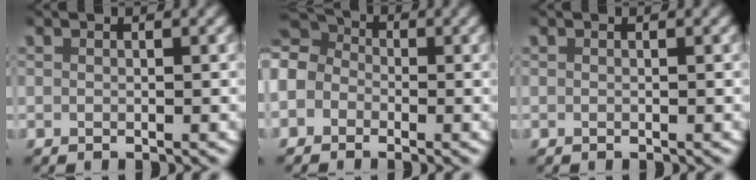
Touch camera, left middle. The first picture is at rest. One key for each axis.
{"total": 7.5, "fx": 0.9, "fy": 6.6, "fz": 3.5, "tx": -0.078, "ty": 0.004, "tz": 0.000}
{"total": 0.0}